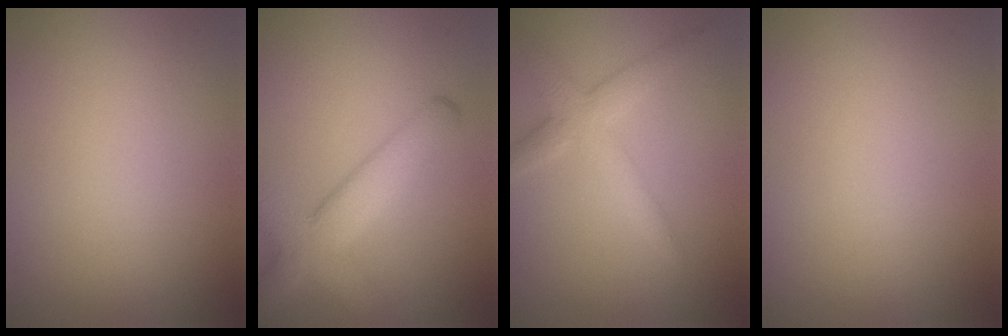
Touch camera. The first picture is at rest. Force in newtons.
{"total": 5.5, "press": 5.4, "slide": 0.3}
{"total": 3.4, "press": 3.4, "slide": 0.0}
{"total": 0.0}